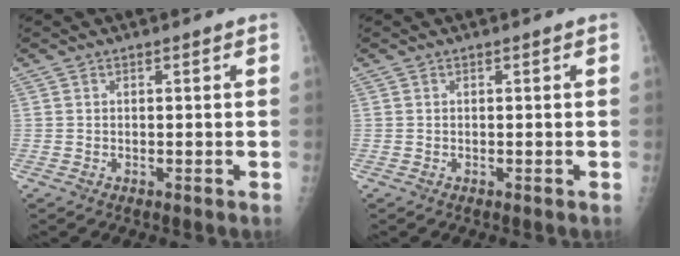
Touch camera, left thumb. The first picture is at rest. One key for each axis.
{"total": 0.0}